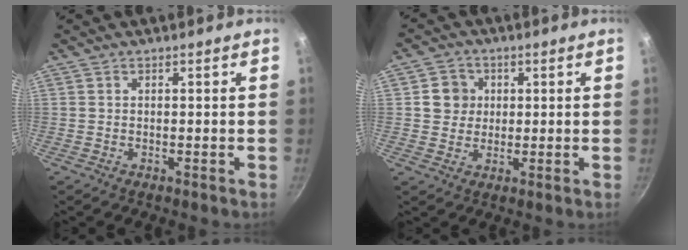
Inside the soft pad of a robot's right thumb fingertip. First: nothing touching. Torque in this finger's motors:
{"motor_torque": [0.15, 1.37, 0.19, -0.41, -0.02]}